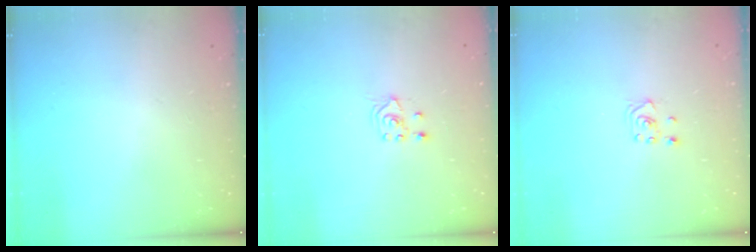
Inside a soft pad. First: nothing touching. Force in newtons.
{"total": 2.6, "press": 2.4, "slide": 0.8}
{"total": 3.1, "press": 3.1, "slide": 0.3}